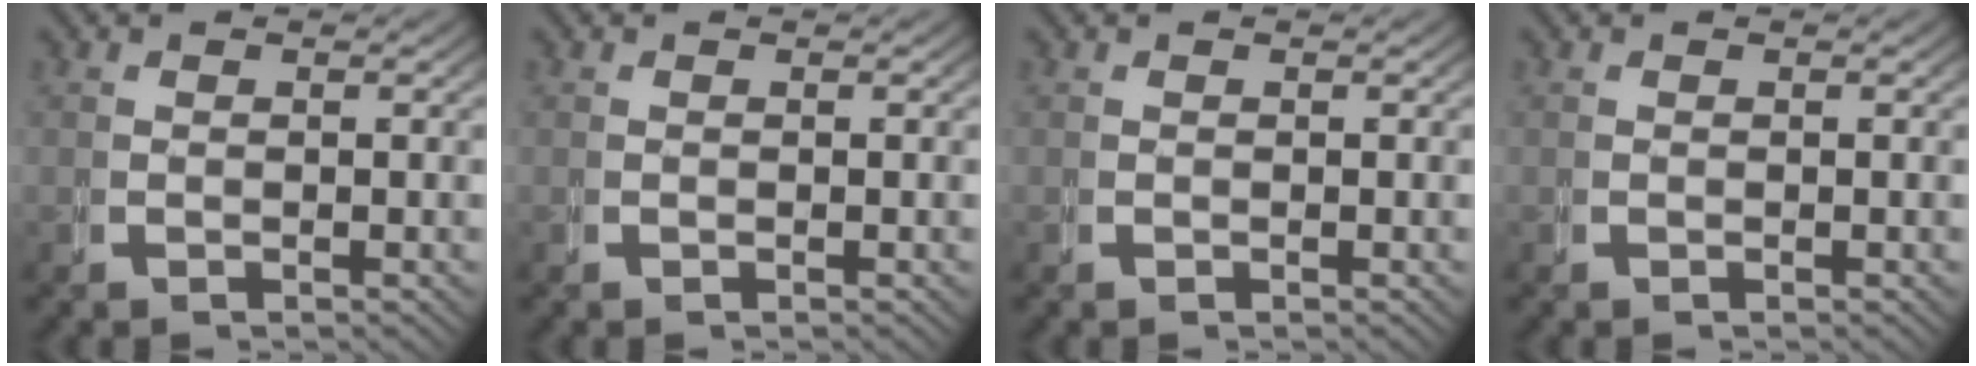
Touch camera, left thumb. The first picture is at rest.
{"total": 0.0}
{"total": 0.0}
{"total": 0.0}